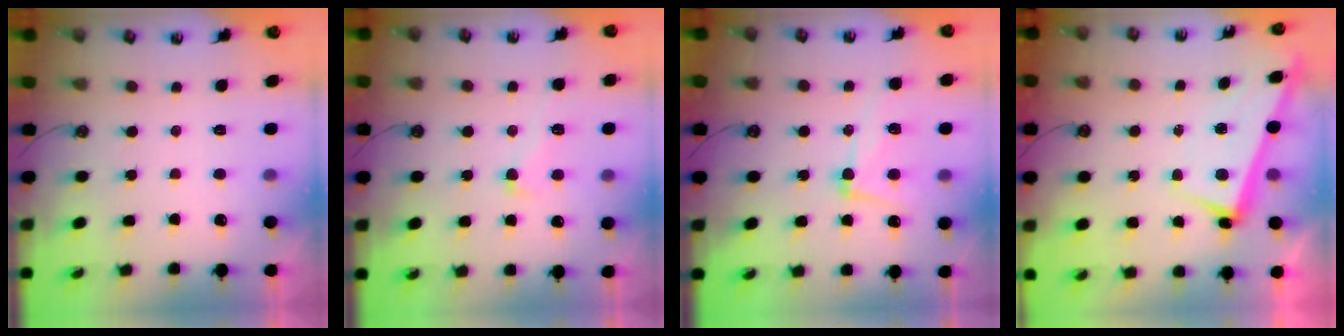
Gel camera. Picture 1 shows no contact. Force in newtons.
{"total": 1.7, "press": 1.4, "slide": 0.9}
{"total": 12.2, "press": 12.1, "slide": 1.8}
{"total": 2.5, "press": 2.4, "slide": 0.7}